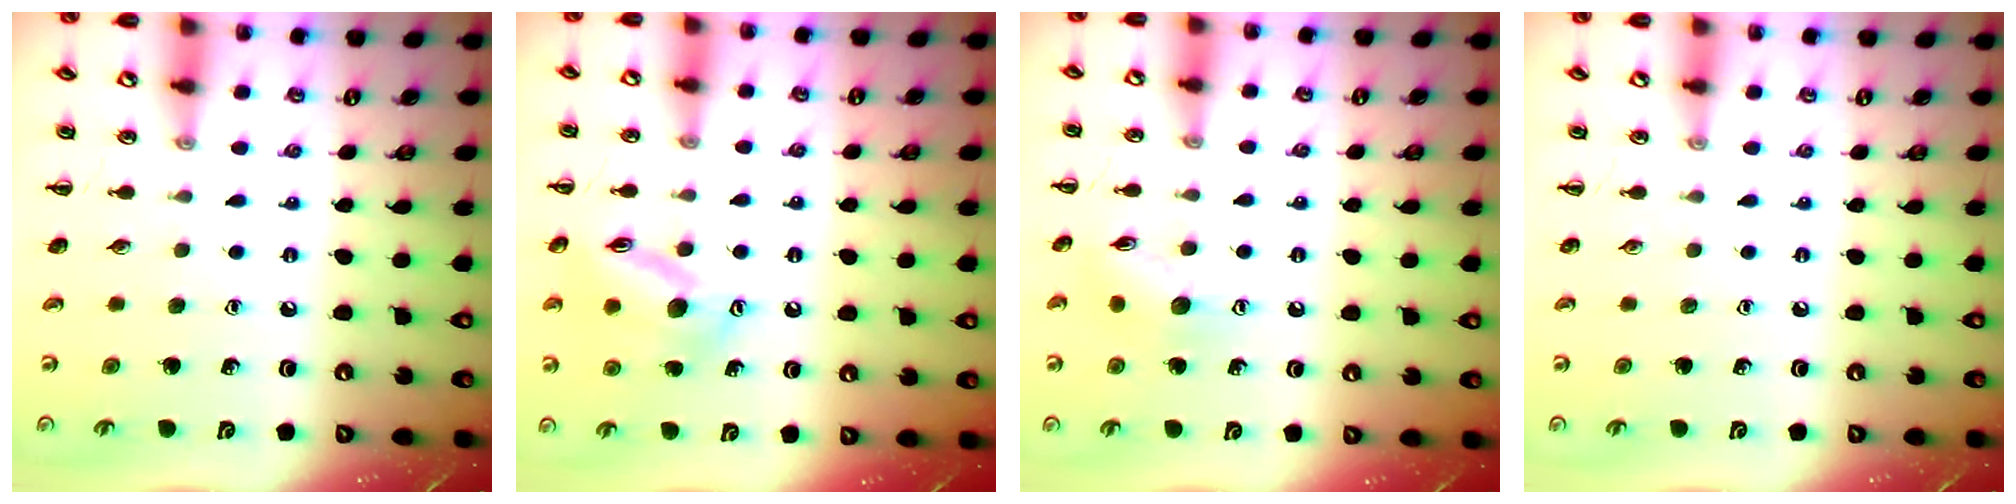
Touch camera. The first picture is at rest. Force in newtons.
{"total": 13.6, "press": 13.5, "slide": 1.5}
{"total": 8.6, "press": 8.6, "slide": 0.7}
{"total": 0.0}